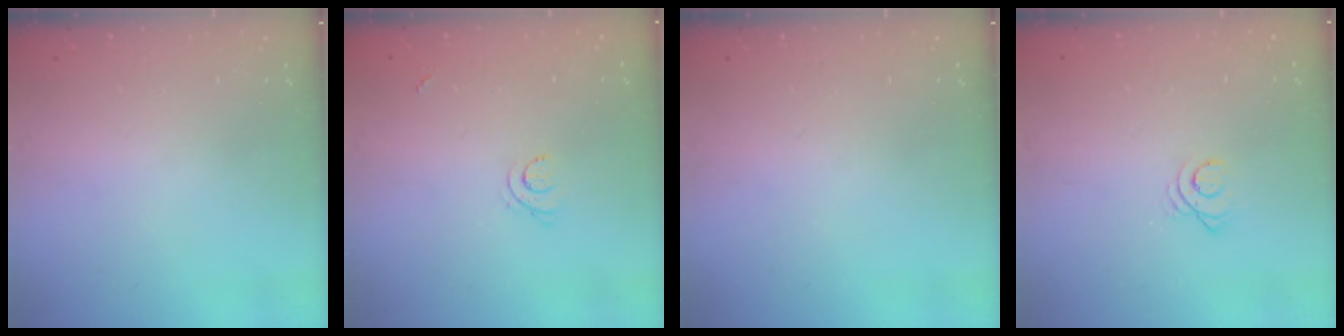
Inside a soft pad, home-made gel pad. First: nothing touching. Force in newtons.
{"total": 3.4, "press": 3.3, "slide": 0.8}
{"total": 0.0}
{"total": 2.3, "press": 2.3, "slide": 0.3}